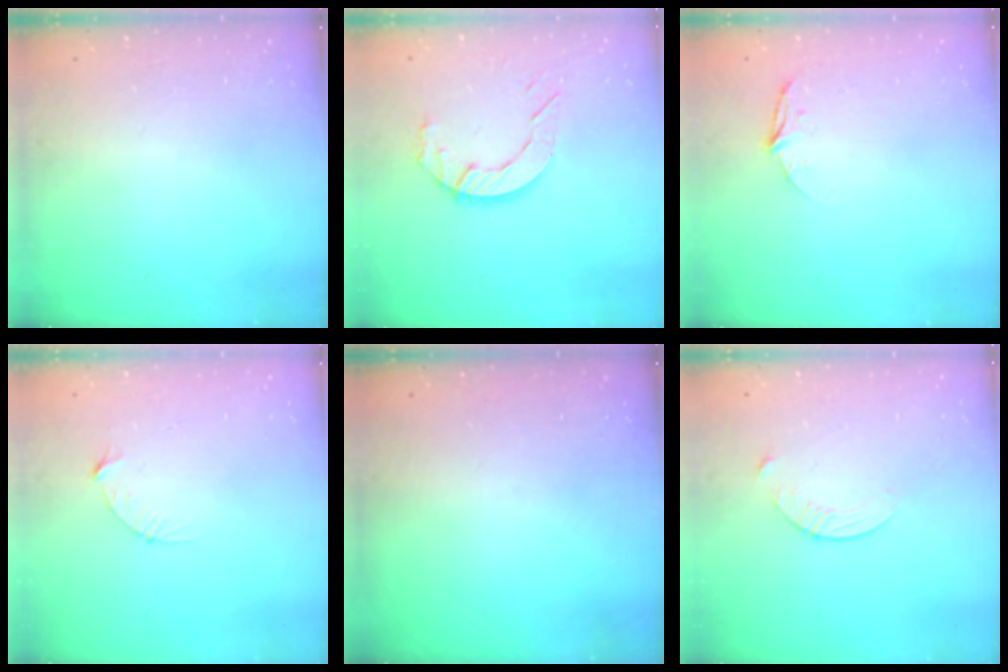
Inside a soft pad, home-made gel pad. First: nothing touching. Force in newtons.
{"total": 8.1, "press": 8.0, "slide": 0.4}
{"total": 4.4, "press": 4.4, "slide": 0.4}
{"total": 3.2, "press": 3.2, "slide": 0.3}
{"total": 0.0}
{"total": 3.1, "press": 3.1, "slide": 0.4}